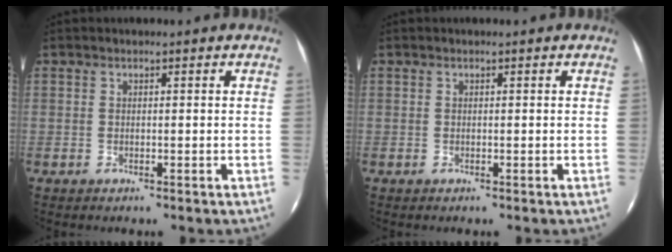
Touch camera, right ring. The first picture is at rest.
{"total": 0.0}